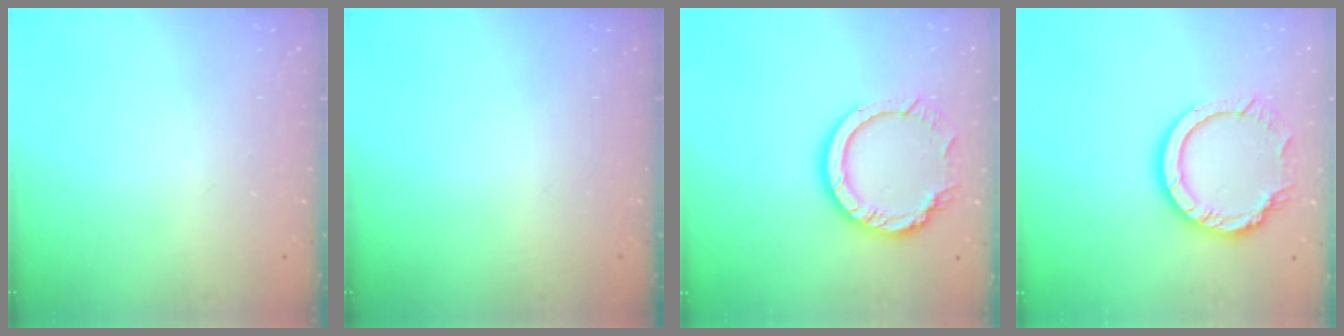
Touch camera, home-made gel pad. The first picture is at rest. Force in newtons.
{"total": 0.0}
{"total": 12.3, "press": 12.2, "slide": 1.0}
{"total": 12.3, "press": 12.2, "slide": 1.0}